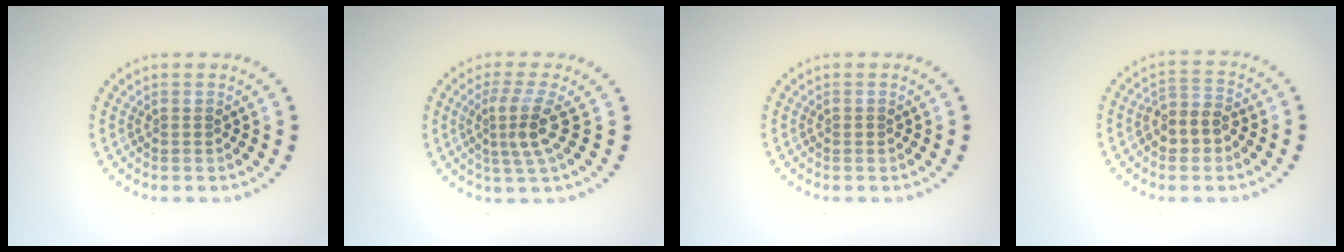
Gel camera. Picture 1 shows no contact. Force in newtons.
{"total": 3.1, "press": 2.2, "slide": 2.1}
{"total": 0.5, "press": 0.5, "slide": 0.1}
{"total": 3.2, "press": 2.9, "slide": 1.3}